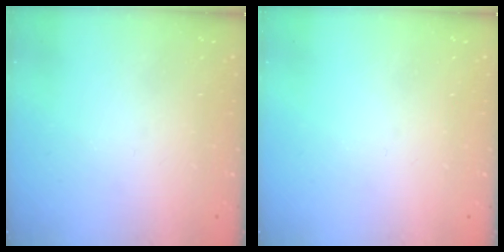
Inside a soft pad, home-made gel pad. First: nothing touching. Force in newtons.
{"total": 0.0}